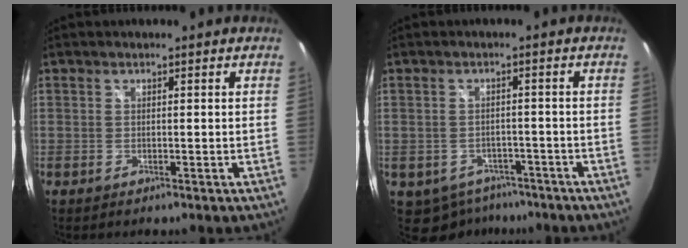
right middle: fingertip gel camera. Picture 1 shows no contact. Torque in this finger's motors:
{"motor_torque": [0.14, -0.46, 0.00, 0.01]}